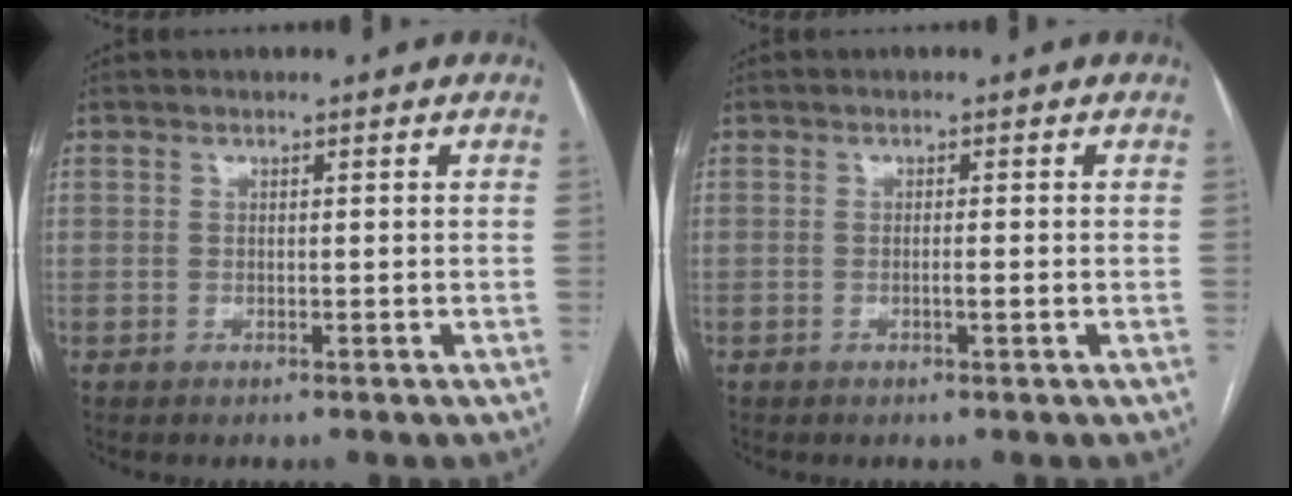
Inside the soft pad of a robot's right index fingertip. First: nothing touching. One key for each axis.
{"total": 1.0, "fx": -0.2, "fy": 0.0, "fz": 1.0, "tx": -0.017, "ty": 0.002, "tz": -0.002}